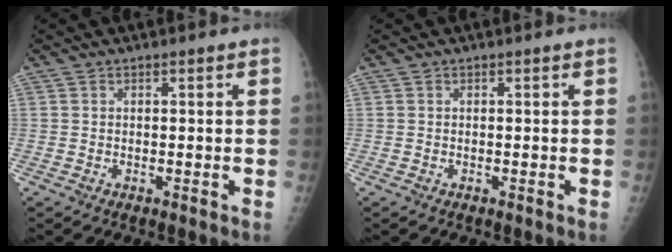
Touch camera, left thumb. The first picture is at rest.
{"total": 0.0}